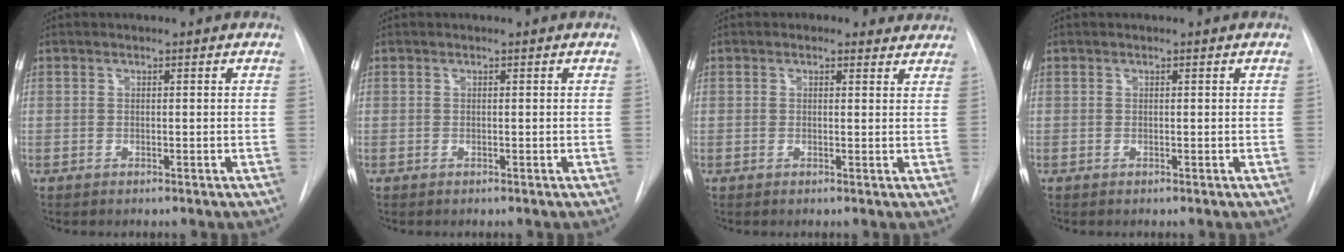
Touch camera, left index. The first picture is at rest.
{"total": 0.0}
{"total": 3.5, "force": [2.9, 1.9, 0.5], "torque": [0.005, 0.004, 0.018]}
{"total": 0.0}